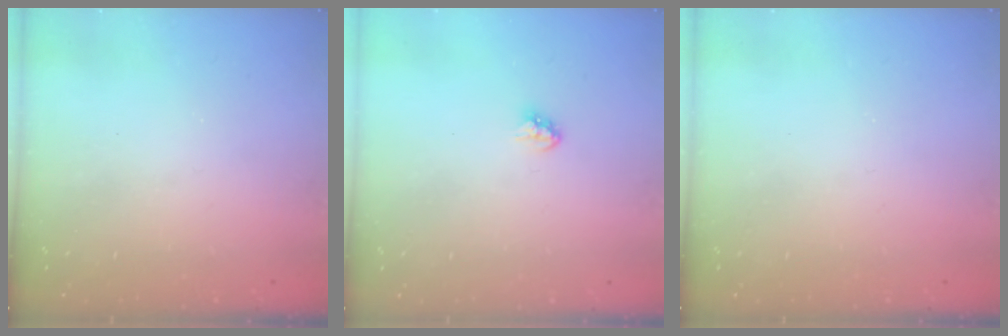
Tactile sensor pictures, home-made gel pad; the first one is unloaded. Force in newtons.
{"total": 2.9, "press": 2.9, "slide": 0.2}
{"total": 0.0}